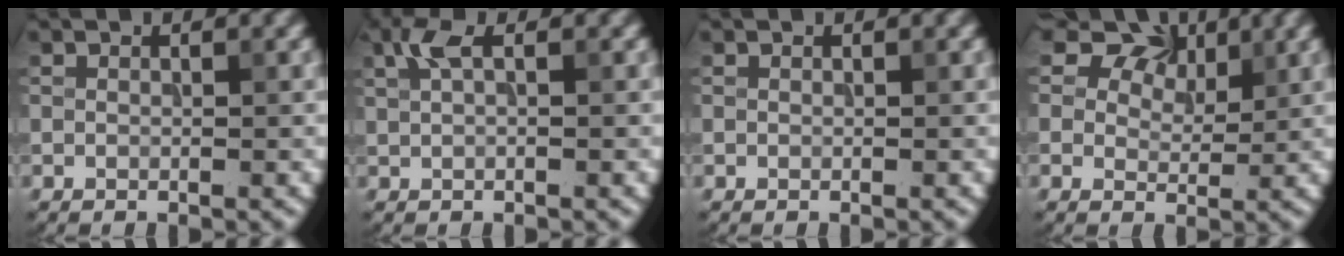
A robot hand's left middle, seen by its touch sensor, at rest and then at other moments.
{"total": 1.9, "force": [1.0, 0.5, 1.5], "torque": [-0.035, 0.005, 0.015]}
{"total": 0.0}
{"total": 7.5, "force": [5.3, 4.2, 3.3], "torque": [-0.058, 0.011, 0.072]}